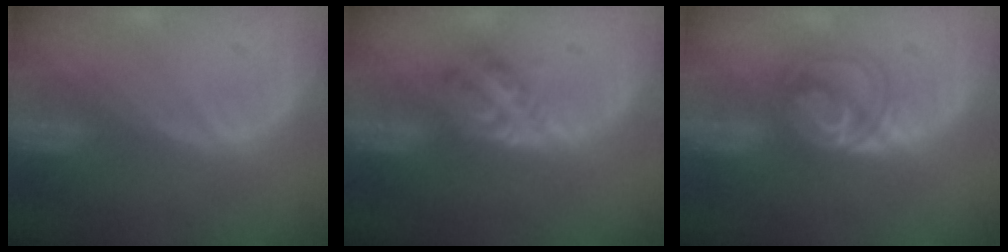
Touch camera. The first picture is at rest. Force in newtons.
{"total": 4.7, "press": 4.2, "slide": 2.2}
{"total": 6.0, "press": 5.6, "slide": 2.2}